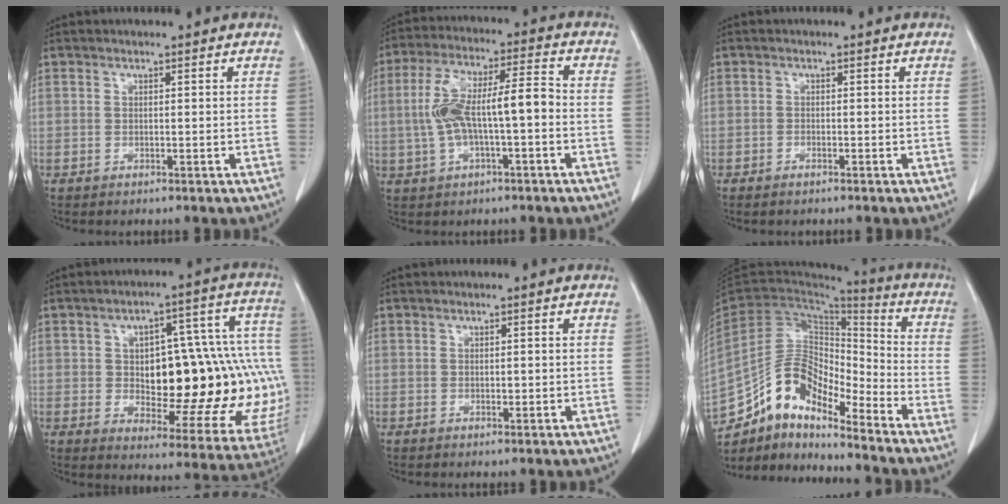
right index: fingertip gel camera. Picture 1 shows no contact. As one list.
[{"total": 11.0, "force": [-1.0, 2.8, 10.6], "torque": [-0.205, 0.032, -0.012]}, {"total": 1.0, "force": [-0.8, 0.3, 0.4], "torque": [-0.010, -0.001, -0.011]}, {"total": 26.9, "force": [-0.7, 10.9, 24.6], "torque": [-0.265, 0.049, 0.026]}, {"total": 0.9, "force": [0.1, 0.5, 0.7], "torque": [-0.008, 0.001, 0.006]}, {"total": 13.5, "force": [-10.9, 4.6, 6.6], "torque": [-0.122, 0.044, -0.202]}]